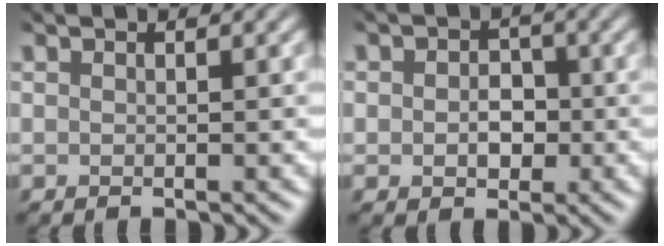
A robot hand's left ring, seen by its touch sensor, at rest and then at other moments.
{"total": 2.2, "force": [-1.6, 1.5, 0.2], "torque": [-0.030, -0.010, -0.001]}